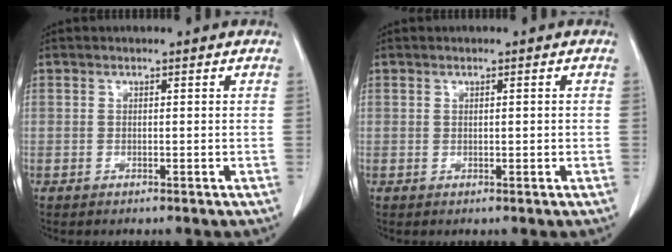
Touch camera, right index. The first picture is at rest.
{"total": 0.9, "force": [0.0, 0.3, 0.9], "torque": [-0.014, -0.001, 0.001]}